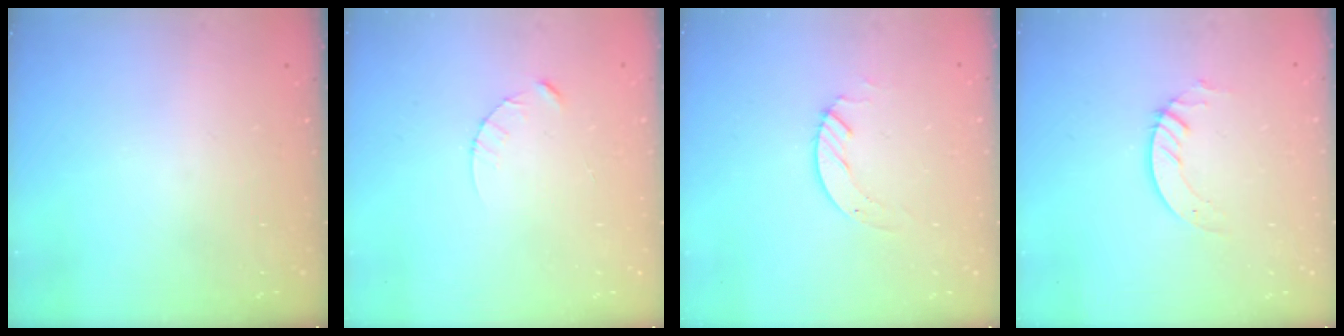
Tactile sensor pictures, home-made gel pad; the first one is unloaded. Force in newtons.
{"total": 2.5, "press": 2.5, "slide": 0.3}
{"total": 3.4, "press": 3.4, "slide": 0.3}
{"total": 2.7, "press": 2.7, "slide": 0.2}